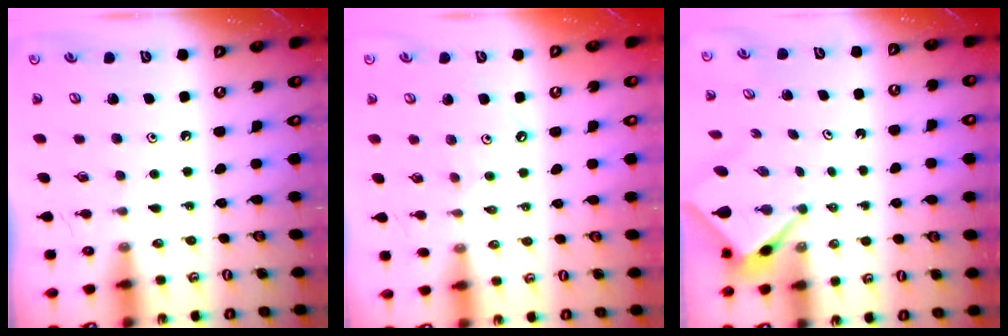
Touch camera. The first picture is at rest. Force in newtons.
{"total": 3.8, "press": 3.7, "slide": 0.7}
{"total": 2.6, "press": 2.6, "slide": 0.1}